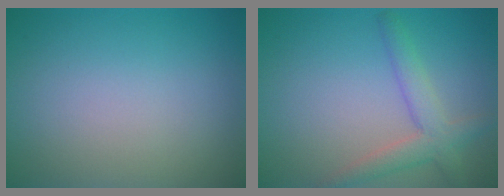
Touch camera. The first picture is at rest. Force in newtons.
{"total": 3.3, "press": 3.3, "slide": 0.2}